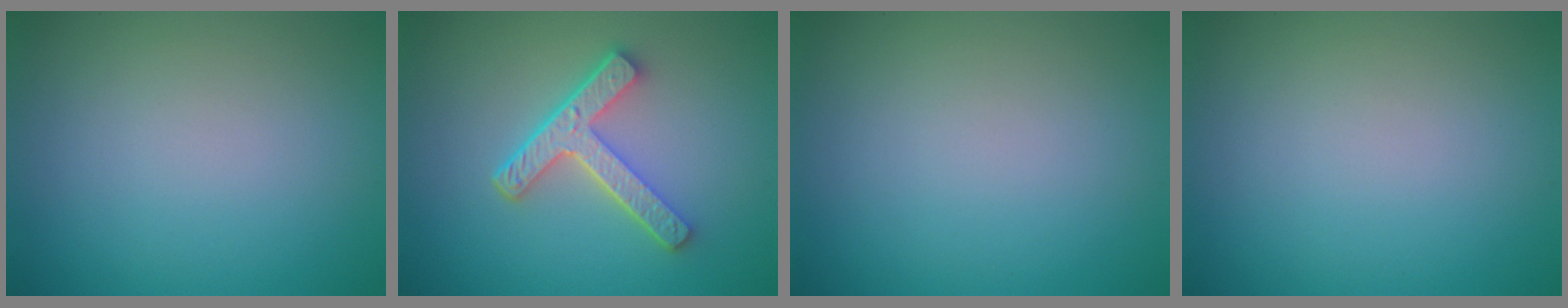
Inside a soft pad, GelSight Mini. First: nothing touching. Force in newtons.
{"total": 4.7, "press": 3.6, "slide": 3.0}
{"total": 0.0}
{"total": 0.0}